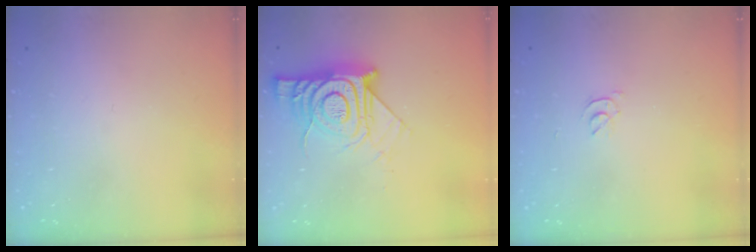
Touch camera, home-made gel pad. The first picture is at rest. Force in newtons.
{"total": 15.3, "press": 15.2, "slide": 1.1}
{"total": 2.9, "press": 2.9, "slide": 0.5}